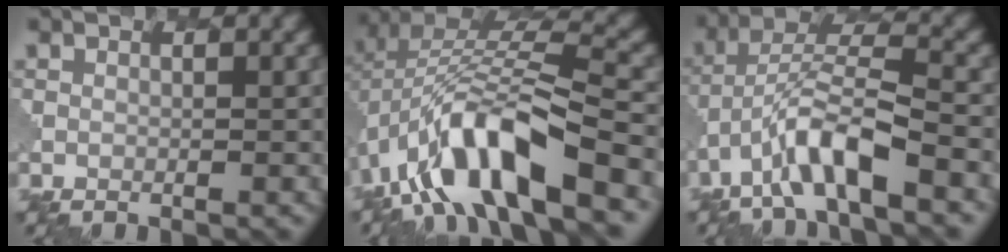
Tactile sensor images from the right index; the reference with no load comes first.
{"total": 11.5, "force": [-5.1, 4.4, 9.3], "torque": [-0.163, 0.015, -0.091]}
{"total": 7.0, "force": [-3.8, 1.7, 5.6], "torque": [-0.102, 0.011, -0.070]}